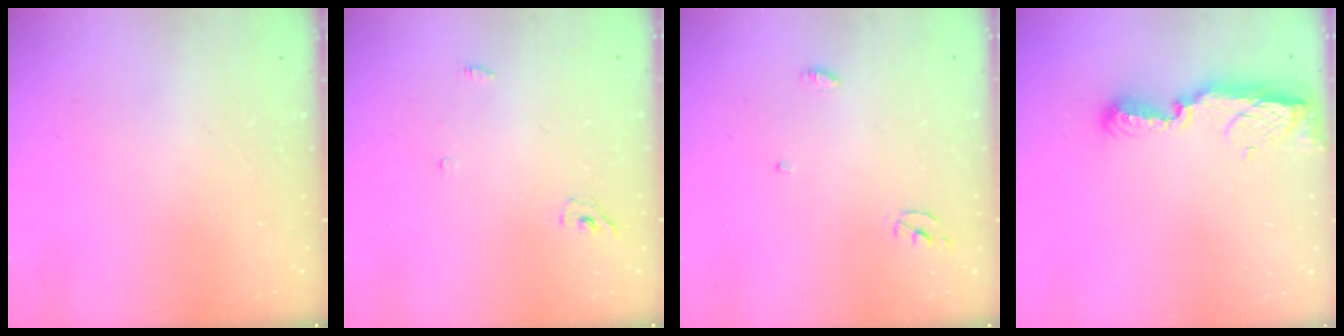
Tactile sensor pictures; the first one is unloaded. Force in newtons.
{"total": 3.4, "press": 3.4, "slide": 0.7}
{"total": 3.1, "press": 3.1, "slide": 0.2}
{"total": 9.0, "press": 9.0, "slide": 0.8}